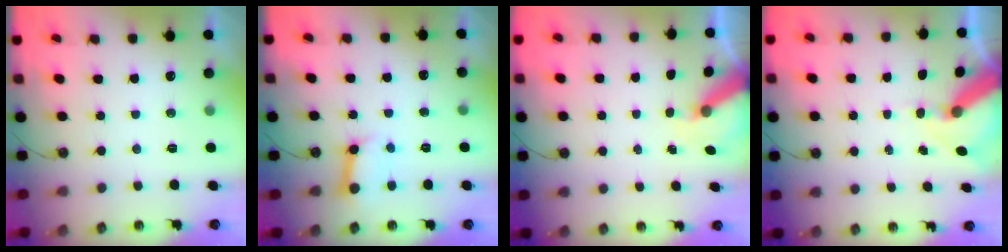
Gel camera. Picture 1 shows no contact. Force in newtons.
{"total": 6.5, "press": 6.4, "slide": 0.9}
{"total": 6.5, "press": 6.5, "slide": 0.4}
{"total": 10.7, "press": 10.6, "slide": 1.4}